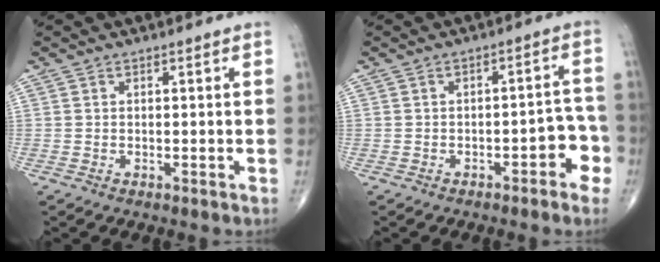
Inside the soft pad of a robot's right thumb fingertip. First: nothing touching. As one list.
[{"total": 5.9, "force": [-2.7, 2.5, 4.6], "torque": [-0.031, 0.032, -0.034]}]